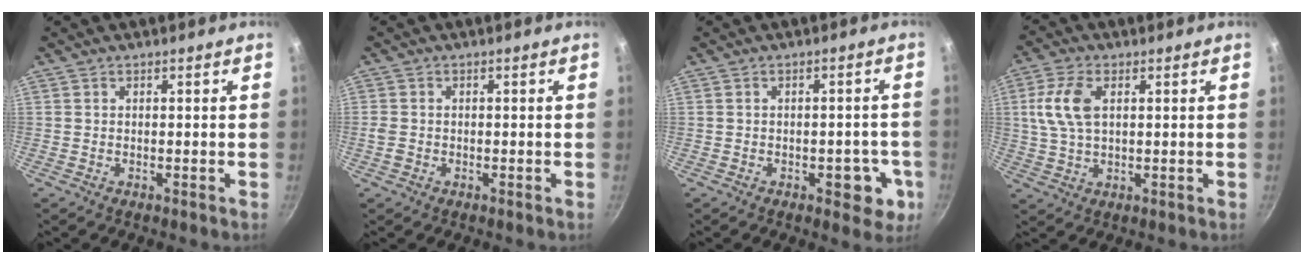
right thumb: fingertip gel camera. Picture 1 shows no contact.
{"total": 2.1, "force": [-0.5, 1.7, 1.0], "torque": [-0.020, 0.002, -0.011]}
{"total": 6.2, "force": [-2.1, 3.5, 4.7], "torque": [-0.027, 0.013, -0.021]}
{"total": 8.5, "force": [1.9, 4.8, 6.7], "torque": [-0.136, 0.007, 0.035]}